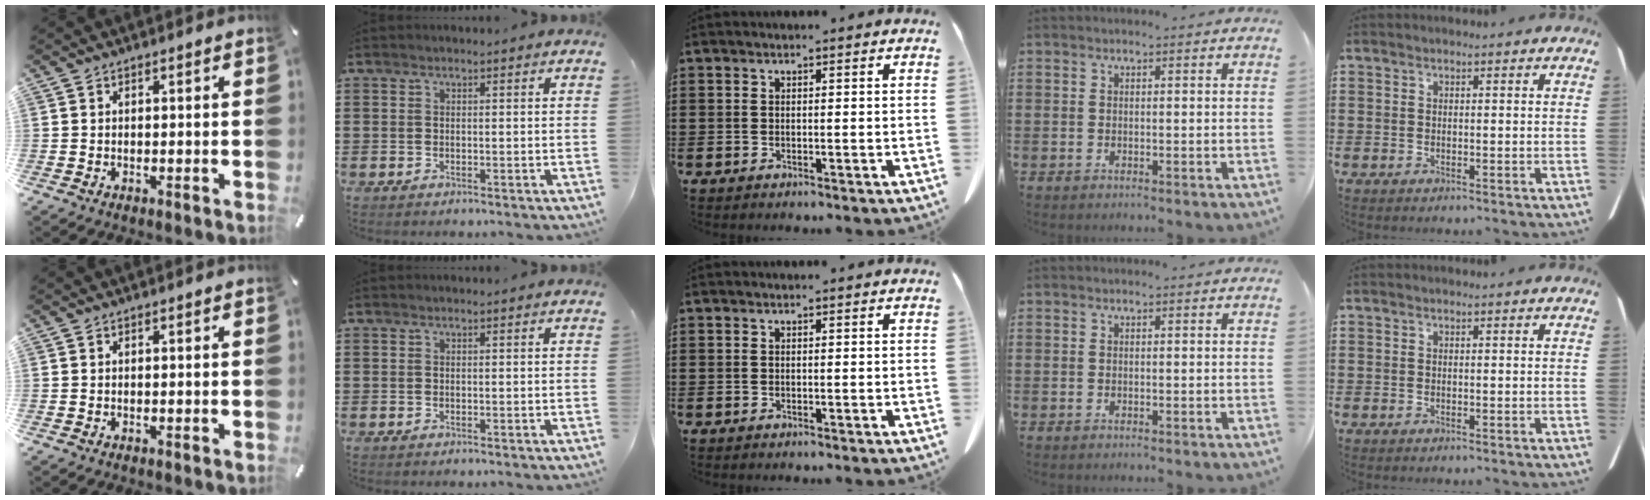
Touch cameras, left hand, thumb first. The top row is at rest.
{}